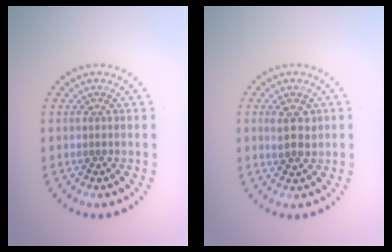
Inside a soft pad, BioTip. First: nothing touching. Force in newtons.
{"total": 2.3, "press": 2.3, "slide": 0.6}